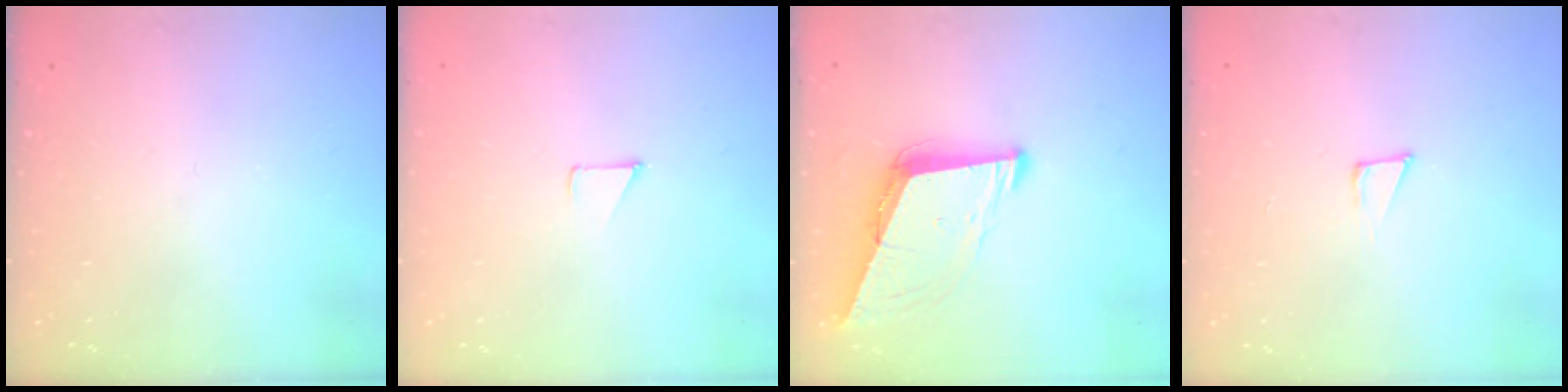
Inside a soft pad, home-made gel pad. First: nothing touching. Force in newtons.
{"total": 2.9, "press": 2.8, "slide": 0.3}
{"total": 8.9, "press": 8.2, "slide": 3.5}
{"total": 5.5, "press": 5.4, "slide": 0.8}